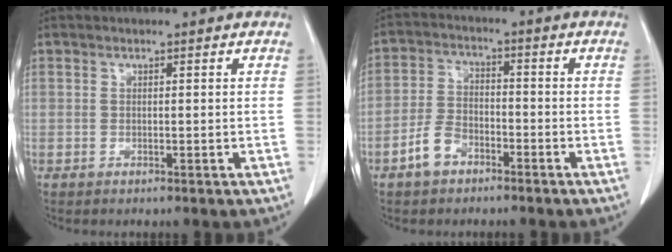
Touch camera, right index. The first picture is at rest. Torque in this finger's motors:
{"motor_torque": [-1.04, -0.23, -0.69, -0.21]}